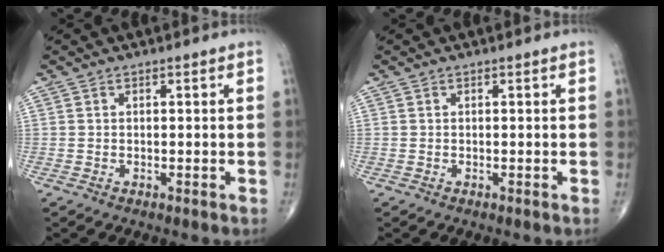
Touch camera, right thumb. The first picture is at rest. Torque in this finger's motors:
{"motor_torque": [0.00, 0.00, -0.01, 0.01, 0.00]}